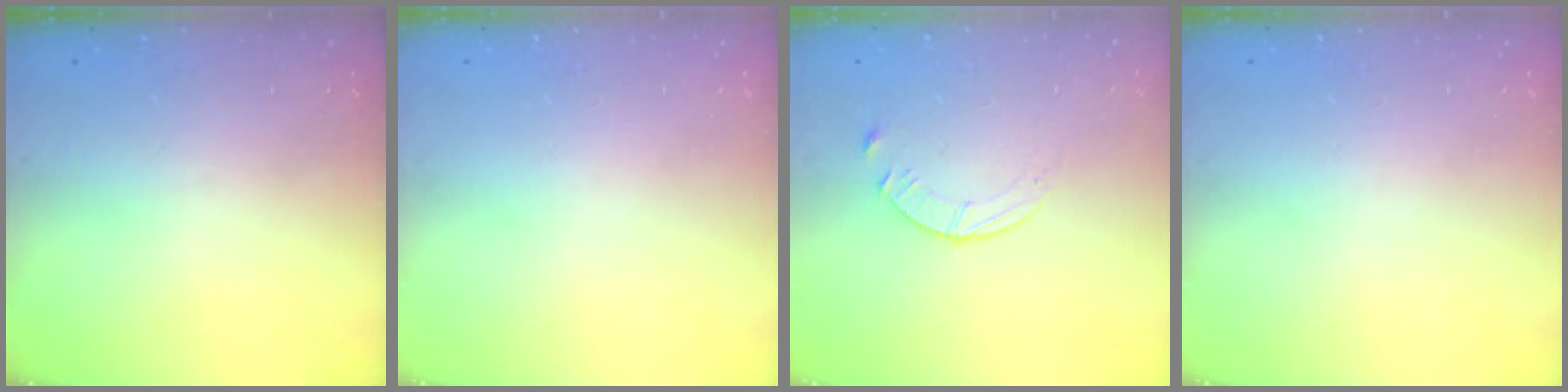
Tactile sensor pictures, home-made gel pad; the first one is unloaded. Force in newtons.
{"total": 0.0}
{"total": 5.6, "press": 5.6, "slide": 0.7}
{"total": 0.0}